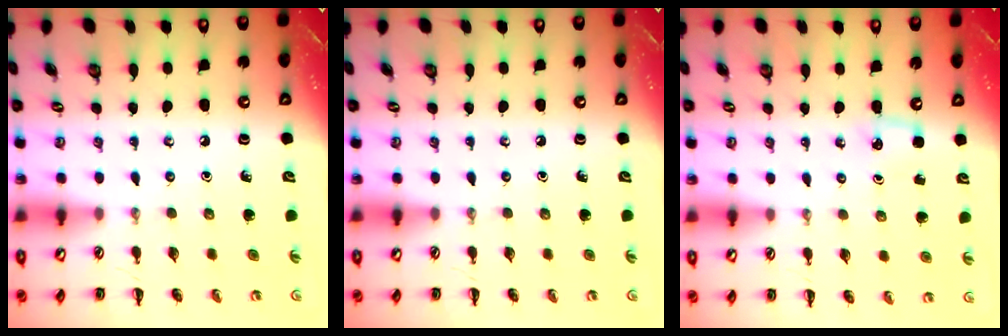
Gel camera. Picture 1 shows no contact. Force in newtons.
{"total": 0.0}
{"total": 3.6, "press": 3.4, "slide": 1.3}